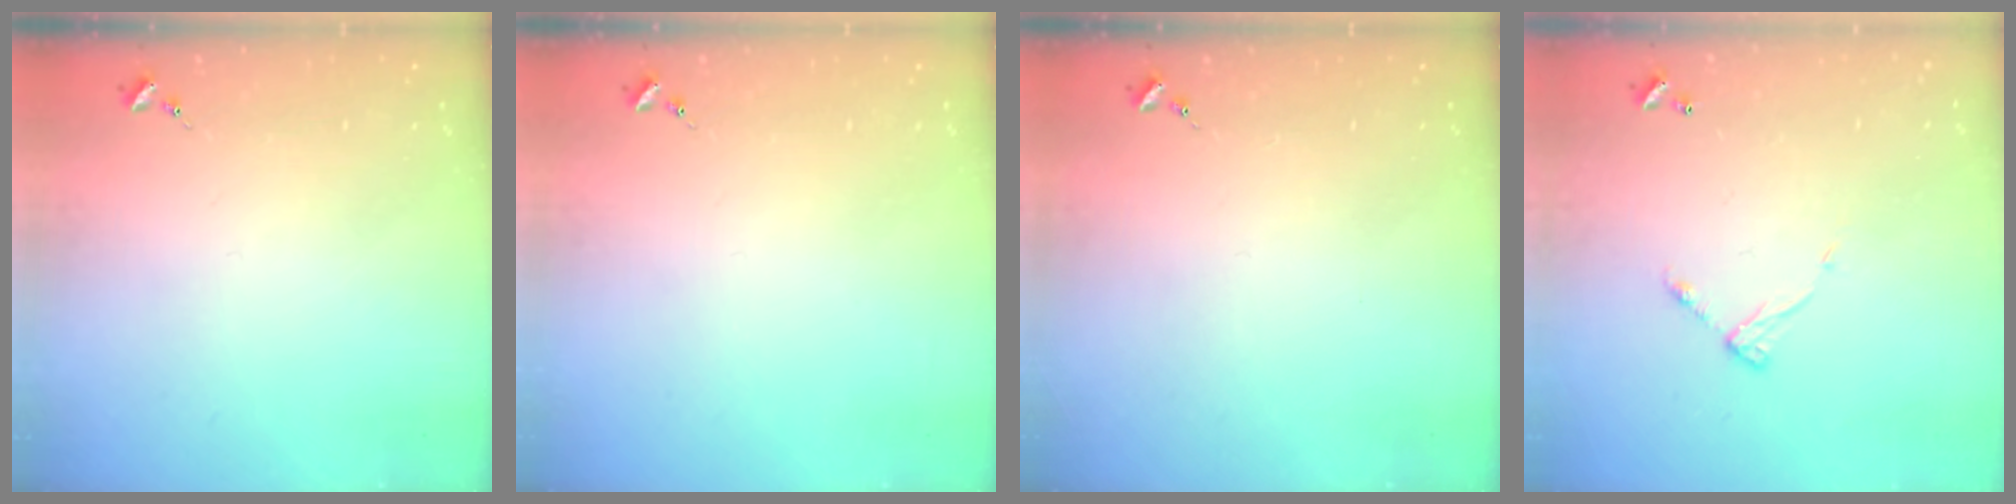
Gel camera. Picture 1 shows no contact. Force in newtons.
{"total": 0.0}
{"total": 0.0}
{"total": 7.1, "press": 7.1, "slide": 0.5}